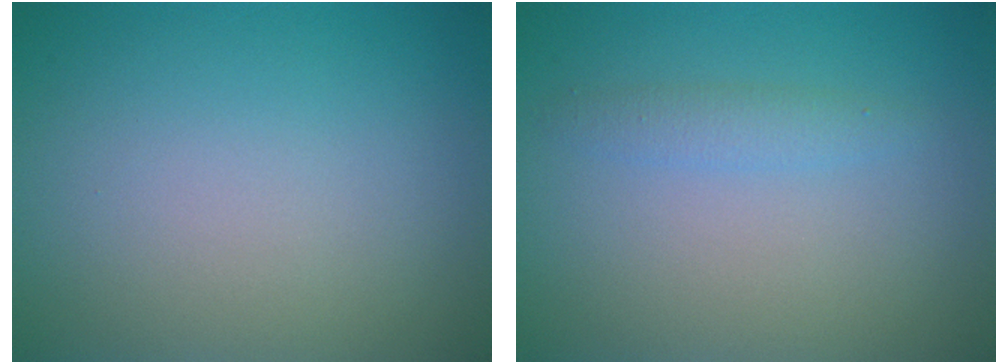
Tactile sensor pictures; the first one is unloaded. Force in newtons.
{"total": 1.5, "press": 1.4, "slide": 0.1}